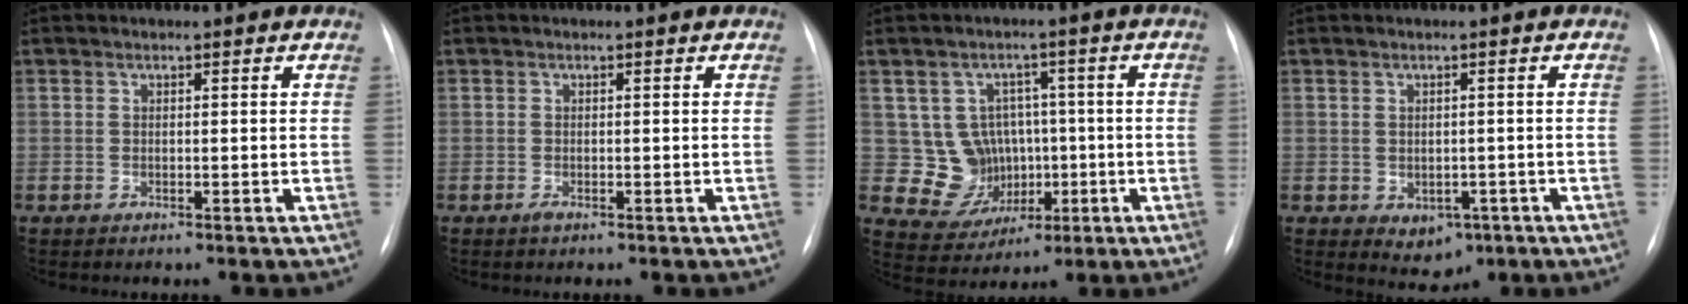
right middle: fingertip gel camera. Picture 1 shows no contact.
{"total": 0.5, "force": [-0.3, 0.1, 0.4], "torque": [-0.008, -0.001, -0.006]}
{"total": 8.4, "force": [0.2, 8.1, 2.0], "torque": [-0.030, 0.031, 0.022]}
{"total": 3.9, "force": [-1.3, 2.9, 2.2], "torque": [-0.025, 0.001, -0.002]}